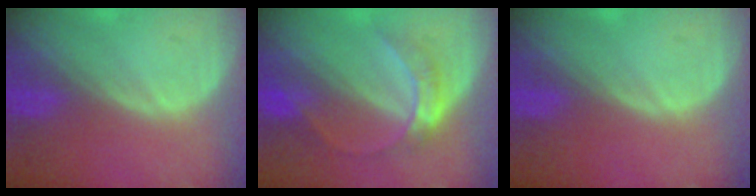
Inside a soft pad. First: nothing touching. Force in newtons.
{"total": 5.0, "press": 4.9, "slide": 1.2}
{"total": 0.0}